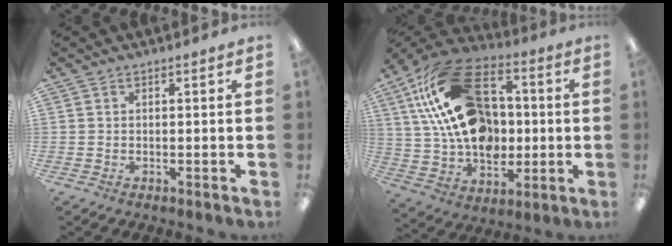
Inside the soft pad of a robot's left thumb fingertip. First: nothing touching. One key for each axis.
{"total": 25.8, "fx": 6.9, "fy": 17.6, "fz": 17.5, "tx": -0.320, "ty": -0.007, "tz": 0.128}